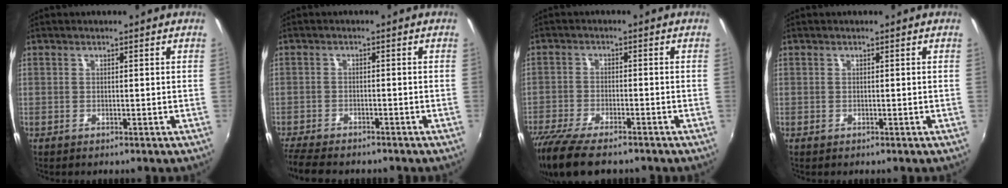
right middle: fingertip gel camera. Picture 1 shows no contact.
{"total": 8.4, "force": [-7.4, 2.1, 3.4], "torque": [-0.092, -0.028, -0.126]}
{"total": 13.8, "force": [-10.9, 3.9, 7.5], "torque": [-0.173, -0.050, -0.190]}
{"total": 0.0}